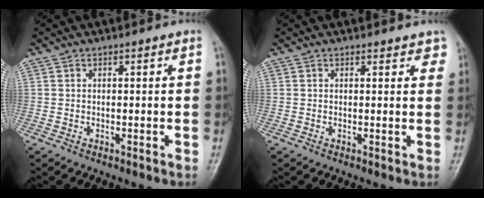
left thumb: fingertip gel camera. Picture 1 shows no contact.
{"total": 2.6, "force": [2.1, 1.2, 1.0], "torque": [0.014, -0.005, 0.014]}